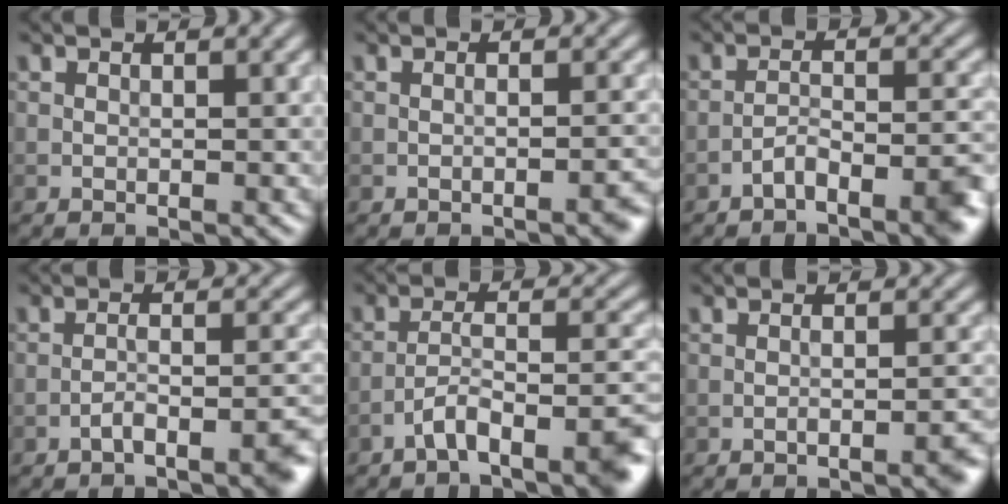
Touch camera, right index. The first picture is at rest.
{"total": 1.6, "force": [-1.0, 0.2, 1.2], "torque": [-0.015, 0.005, -0.014]}
{"total": 4.1, "force": [-2.9, 1.0, 2.8], "torque": [-0.045, 0.008, -0.053]}
{"total": 3.5, "force": [-2.4, 0.7, 2.5], "torque": [-0.038, 0.010, -0.045]}
{"total": 5.9, "force": [-4.0, 1.1, 4.2], "torque": [-0.063, 0.008, -0.071]}
{"total": 2.0, "force": [-1.3, 0.4, 1.5], "torque": [-0.019, 0.007, -0.020]}